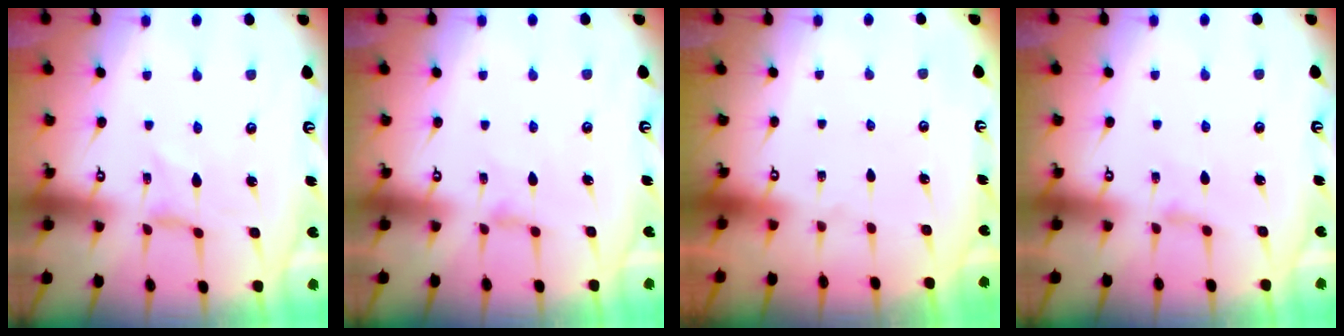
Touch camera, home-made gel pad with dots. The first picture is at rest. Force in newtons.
{"total": 2.6, "press": 2.6, "slide": 0.5}
{"total": 0.0}
{"total": 2.2, "press": 2.2, "slide": 0.5}